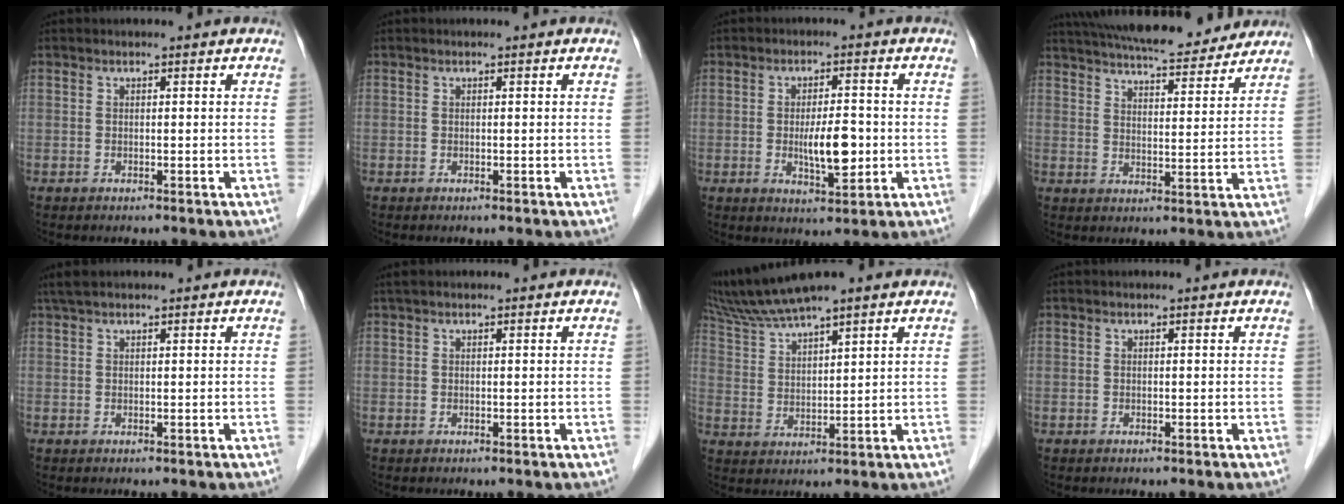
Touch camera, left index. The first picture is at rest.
{"total": 0.0}
{"total": 6.0, "force": [-0.9, 1.7, 5.7], "torque": [-0.097, -0.010, -0.012]}
{"total": 18.3, "force": [16.4, 3.3, 7.5], "torque": [-0.124, 0.023, 0.230]}
{"total": 2.4, "force": [1.9, 0.3, 1.5], "torque": [-0.032, 0.021, 0.039]}
{"total": 1.3, "force": [0.9, 0.2, 0.9], "torque": [-0.019, 0.022, 0.017]}
{"total": 9.6, "force": [8.3, 0.3, 4.8], "torque": [-0.104, 0.029, 0.160]}
{"total": 0.0}